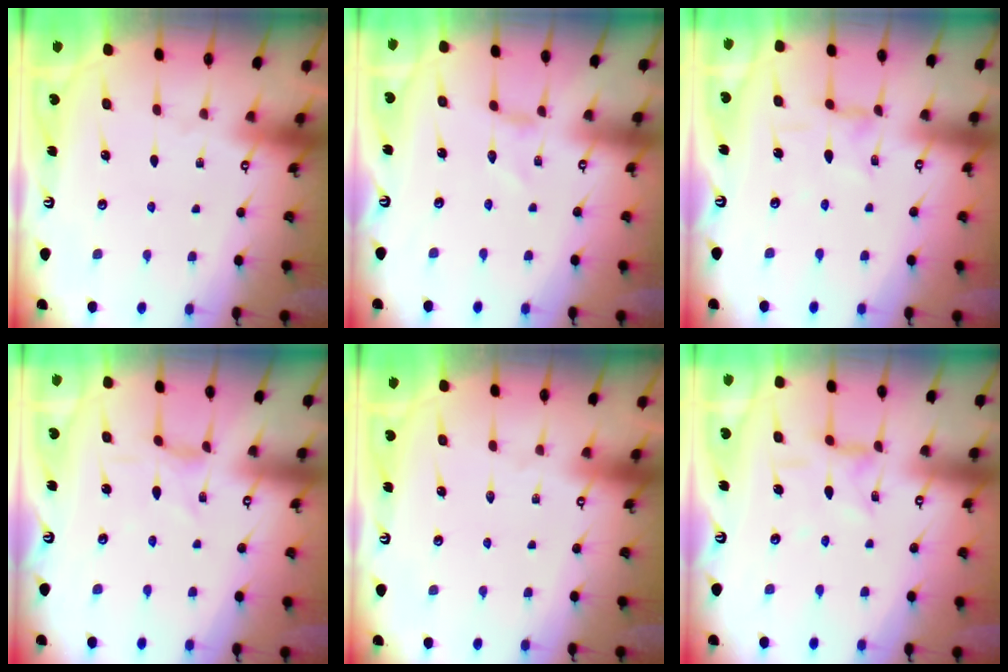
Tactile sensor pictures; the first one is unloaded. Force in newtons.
{"total": 0.0}
{"total": 2.0, "press": 2.0, "slide": 0.2}
{"total": 1.5, "press": 1.5, "slide": 0.3}
{"total": 0.0}
{"total": 3.0, "press": 2.9, "slide": 0.4}